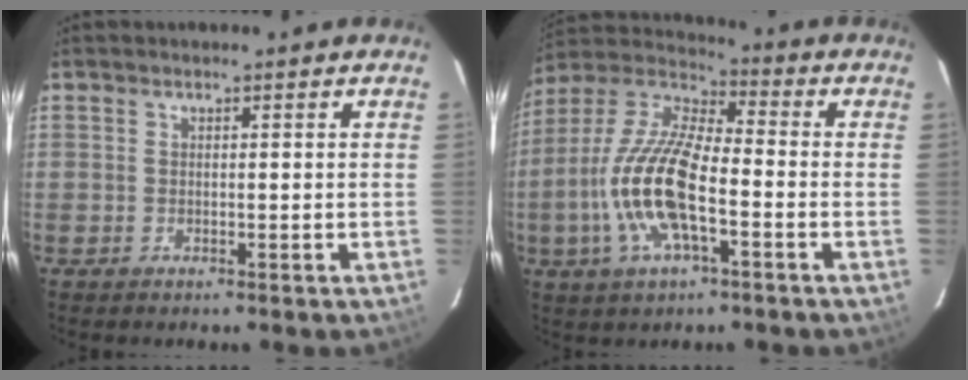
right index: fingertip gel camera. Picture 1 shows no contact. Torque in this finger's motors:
{"motor_torque": [2.14, 0.00, 1.05, 0.21]}